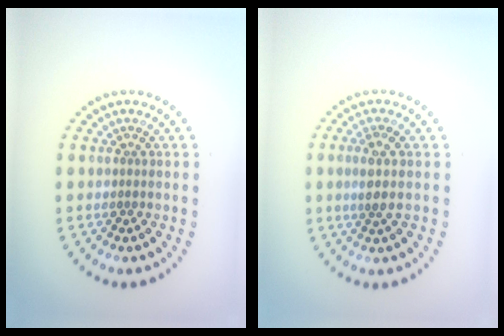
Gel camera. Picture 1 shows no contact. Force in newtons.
{"total": 2.0, "press": 1.7, "slide": 1.1}